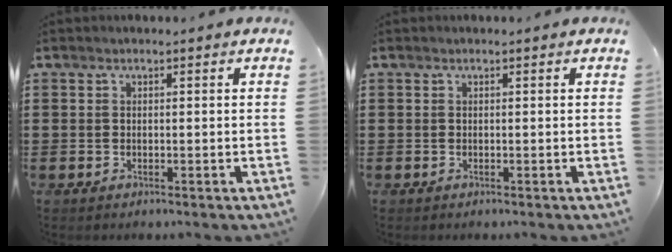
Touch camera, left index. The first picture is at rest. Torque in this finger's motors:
{"motor_torque": [0.00, 0.00, 0.02, 0.00]}